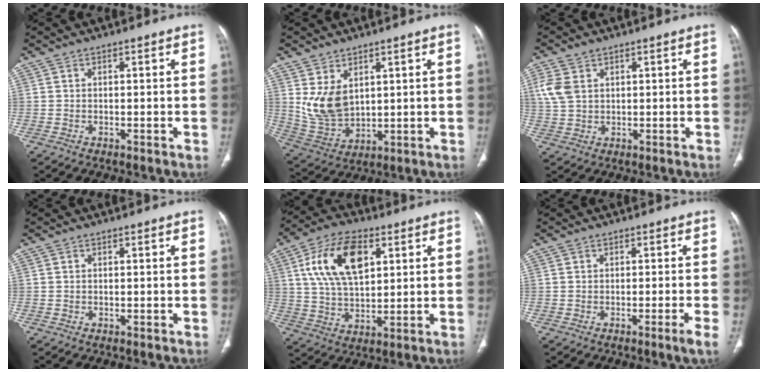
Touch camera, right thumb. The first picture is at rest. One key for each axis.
{"total": 9.4, "fx": 3.2, "fy": 6.1, "fz": 6.4, "tx": -0.116, "ty": -0.022, "tz": 0.087}
{"total": 5.2, "fx": 1.8, "fy": 3.7, "fz": 3.1, "tx": -0.070, "ty": 0.000, "tz": 0.045}
{"total": 0.0}
{"total": 14.9, "fx": 5.1, "fy": 8.0, "fz": 11.4, "tx": -0.198, "ty": -0.005, "tz": 0.096}
{"total": 2.0, "fx": -1.0, "fy": -0.5, "fz": 1.7, "tx": -0.034, "ty": -0.007, "tz": -0.017}